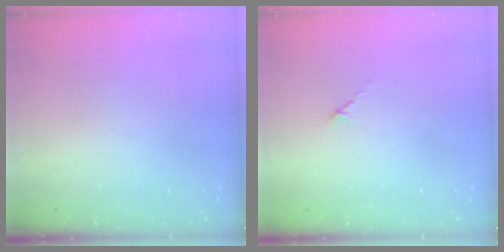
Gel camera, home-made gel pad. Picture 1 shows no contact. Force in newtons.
{"total": 2.7, "press": 2.7, "slide": 0.7}